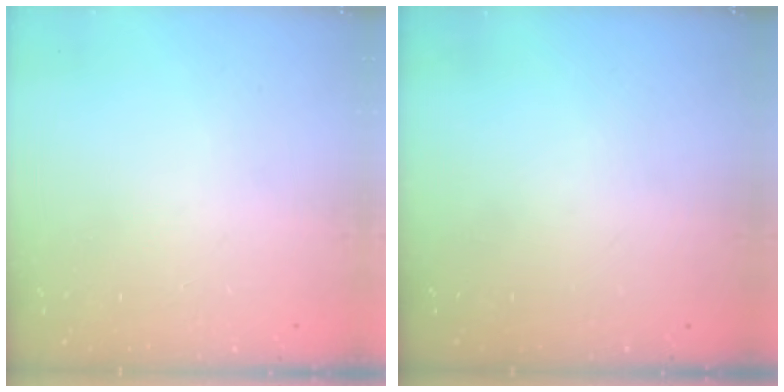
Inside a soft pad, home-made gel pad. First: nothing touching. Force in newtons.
{"total": 0.0}